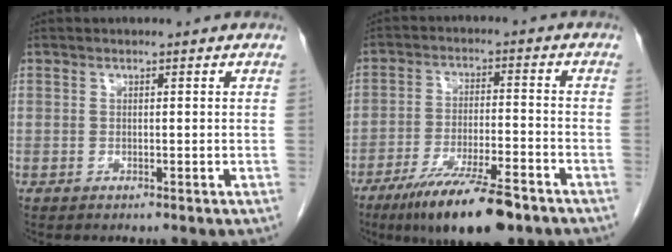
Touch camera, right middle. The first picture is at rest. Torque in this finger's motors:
{"motor_torque": [1.31, -0.83, 0.50, 0.13]}